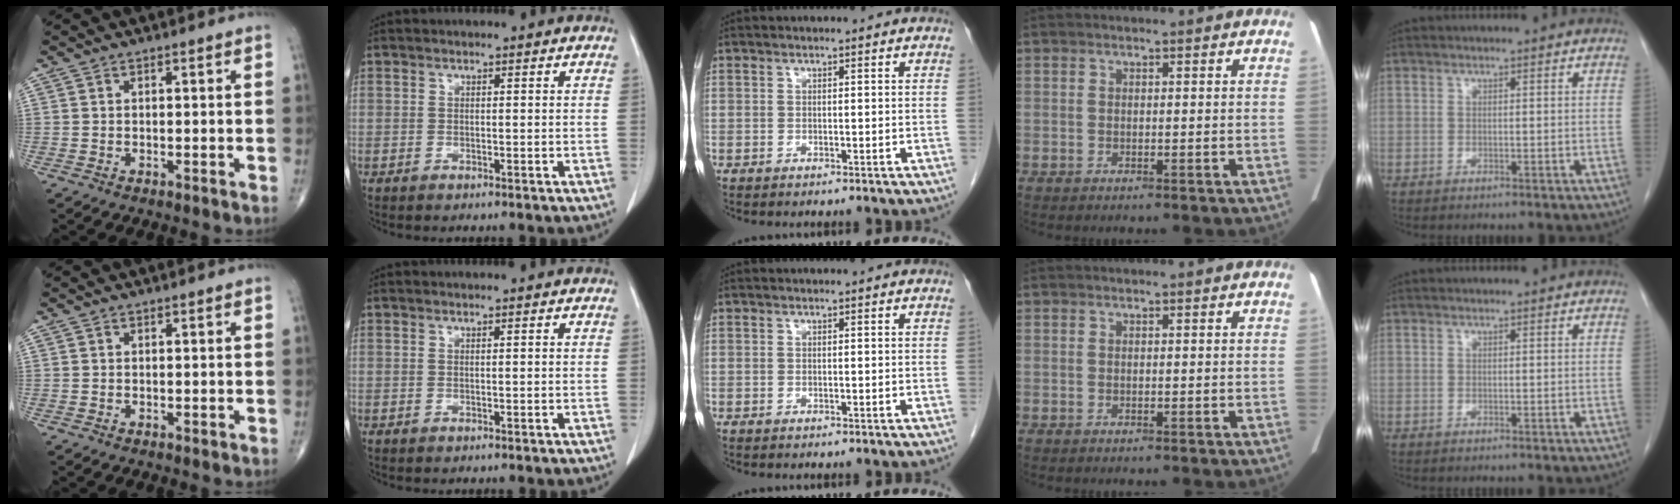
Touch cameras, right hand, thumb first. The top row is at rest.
{}